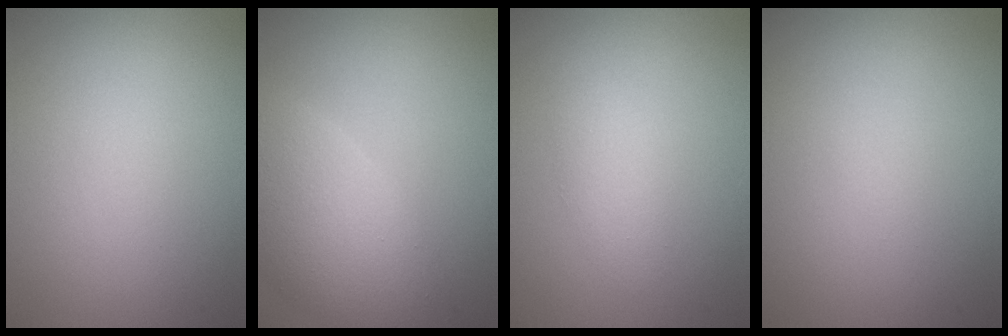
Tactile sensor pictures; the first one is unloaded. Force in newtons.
{"total": 6.9, "press": 6.9, "slide": 0.9}
{"total": 1.6, "press": 1.6, "slide": 0.0}
{"total": 0.0}